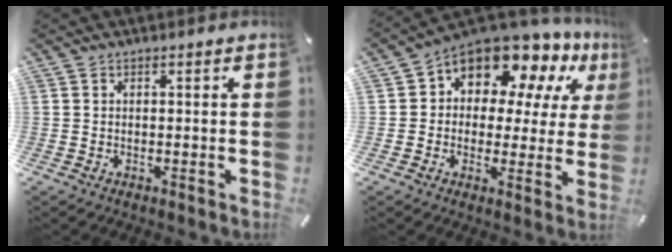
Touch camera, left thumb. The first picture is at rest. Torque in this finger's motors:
{"motor_torque": [0.47, 1.30, 1.94, -0.84, 0.23]}